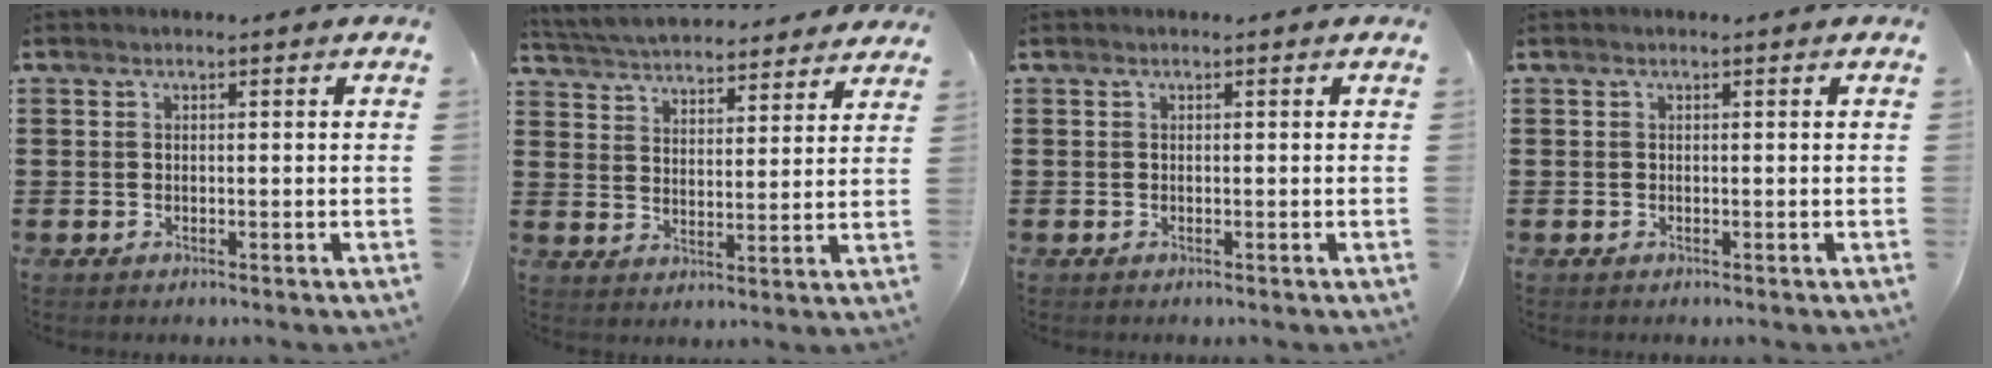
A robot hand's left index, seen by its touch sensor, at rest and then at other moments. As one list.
[{"total": 5.1, "force": [5.1, 0.4, 0.4], "torque": [-0.033, -0.029, 0.087]}, {"total": 0.0}, {"total": 0.0}]